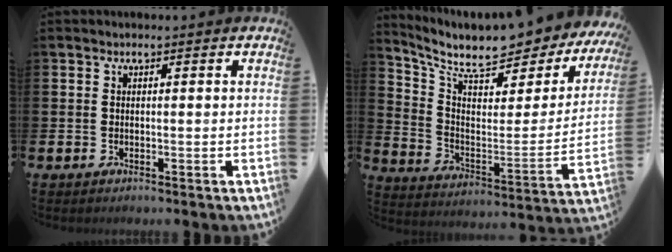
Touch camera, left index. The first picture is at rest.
{"total": 8.3, "force": [7.4, 1.6, 3.2], "torque": [-0.085, -0.067, 0.117]}